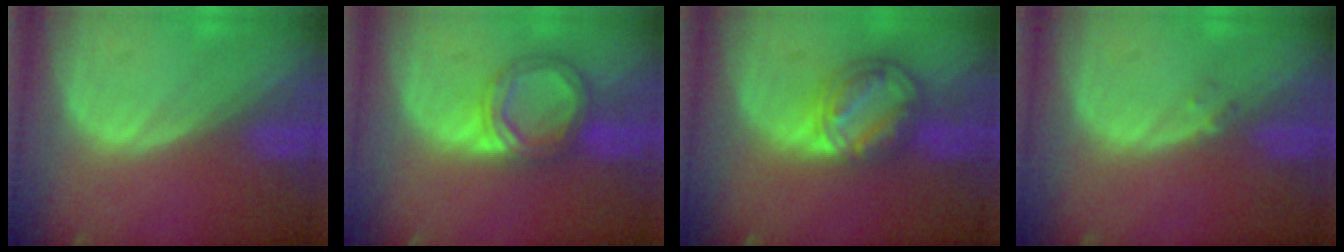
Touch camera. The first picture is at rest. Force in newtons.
{"total": 5.7, "press": 5.7, "slide": 0.3}
{"total": 8.1, "press": 7.0, "slide": 4.1}
{"total": 0.9, "press": 0.9, "slide": 0.2}